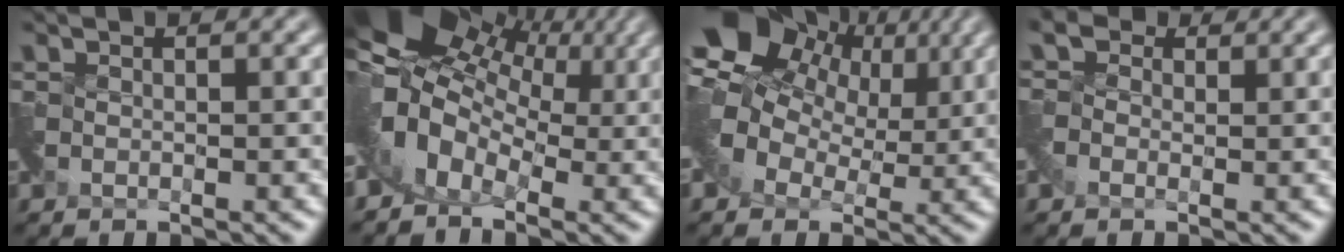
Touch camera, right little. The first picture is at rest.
{"total": 8.6, "force": [2.0, 5.5, 6.2], "torque": [-0.105, 0.009, 0.033]}
{"total": 9.4, "force": [4.1, 6.4, 5.7], "torque": [-0.113, 0.020, 0.064]}
{"total": 0.8, "force": [-0.2, 0.8, 0.0], "torque": [-0.010, 0.005, -0.012]}